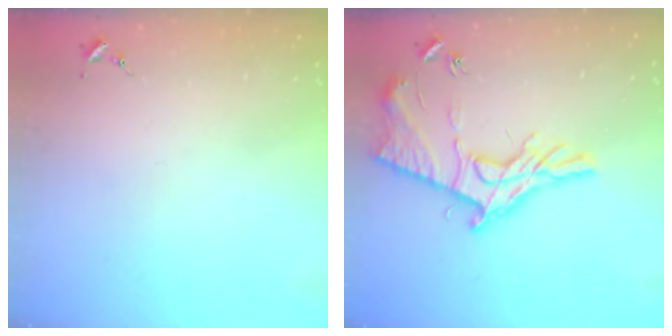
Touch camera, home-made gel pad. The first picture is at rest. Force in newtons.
{"total": 17.4, "press": 17.3, "slide": 0.9}